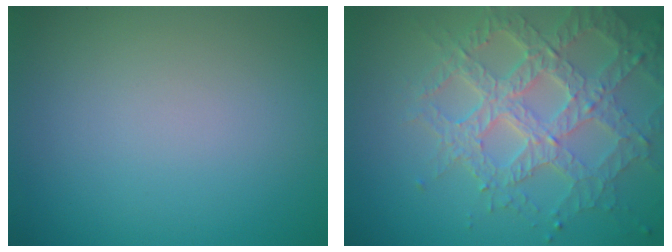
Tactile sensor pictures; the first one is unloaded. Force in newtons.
{"total": 6.9, "press": 5.2, "slide": 4.5}